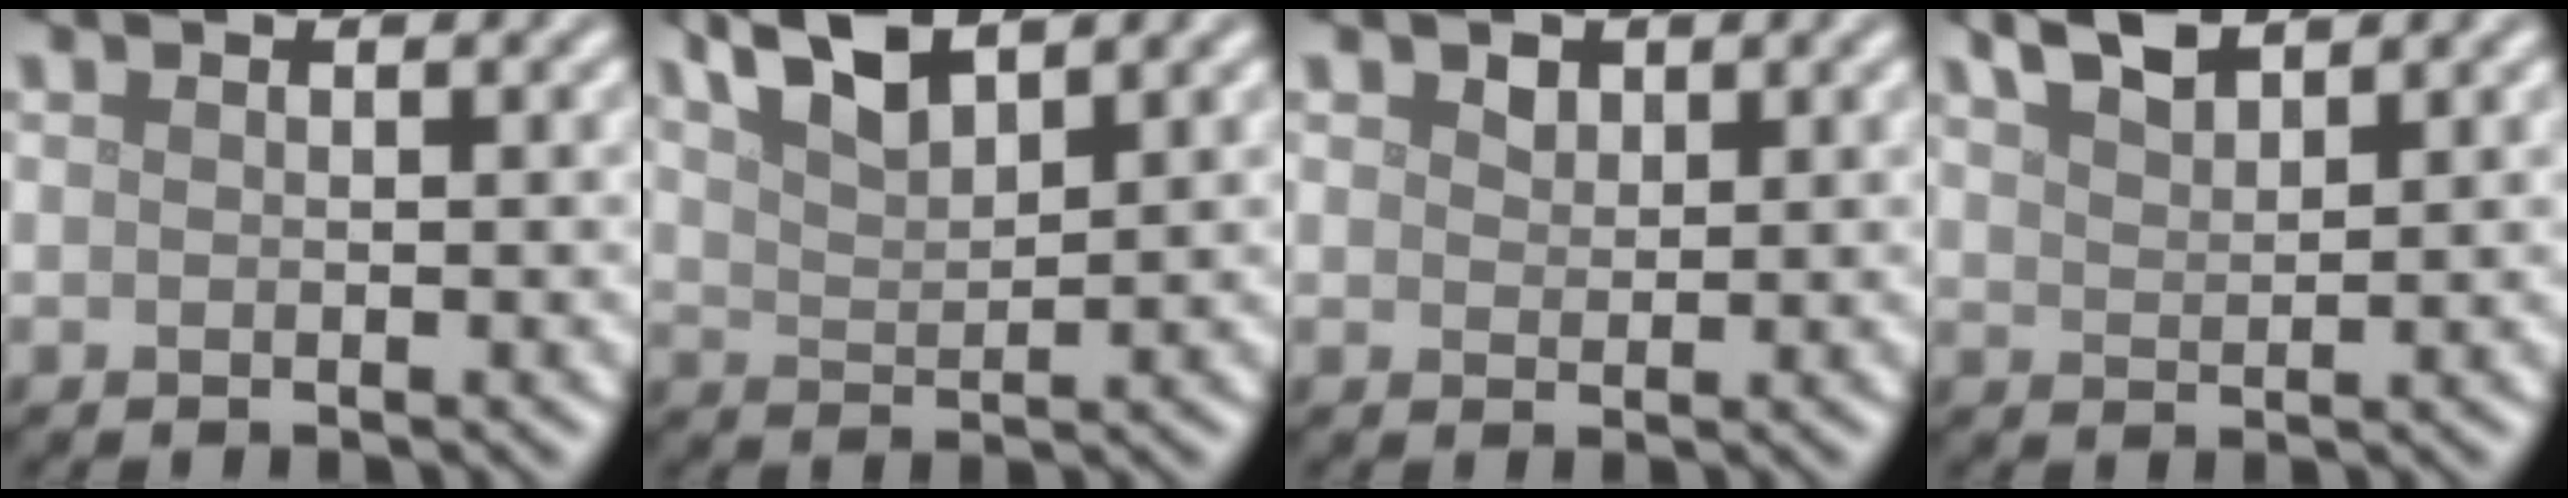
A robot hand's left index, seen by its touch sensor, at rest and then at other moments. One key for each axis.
{"total": 4.4, "fx": 3.3, "fy": 1.2, "fz": 2.7, "tx": -0.061, "ty": 0.009, "tz": 0.063}
{"total": 1.1, "fx": 0.7, "fy": 0.7, "fz": 0.3, "tx": -0.008, "ty": -0.001, "tz": 0.013}
{"total": 3.0, "fx": 2.5, "fy": 0.6, "fz": 1.5, "tx": -0.031, "ty": 0.008, "tz": 0.051}